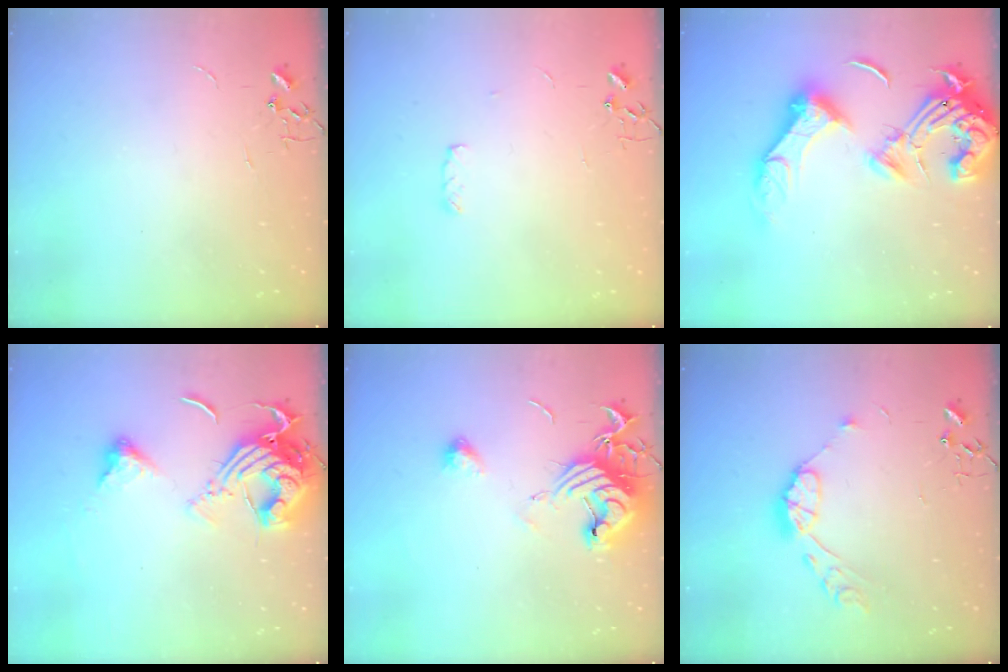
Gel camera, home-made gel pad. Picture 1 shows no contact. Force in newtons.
{"total": 3.7, "press": 3.7, "slide": 0.6}
{"total": 19.5, "press": 19.4, "slide": 2.0}
{"total": 14.8, "press": 14.7, "slide": 1.8}
{"total": 14.6, "press": 14.5, "slide": 1.6}
{"total": 10.2, "press": 10.2, "slide": 0.8}